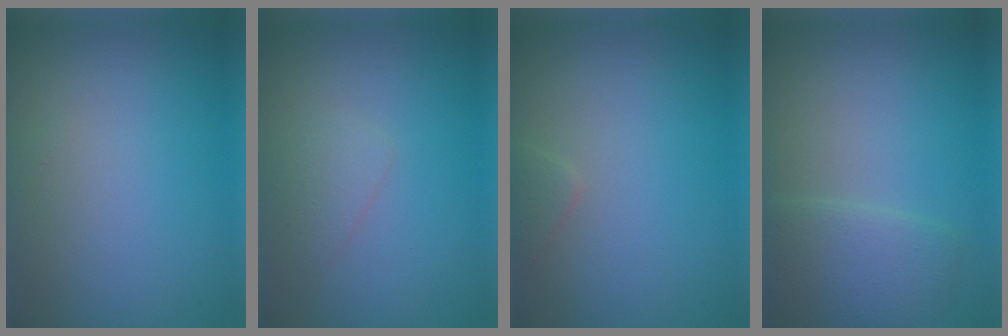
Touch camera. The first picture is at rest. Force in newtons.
{"total": 1.3, "press": 1.3, "slide": 0.0}
{"total": 1.0, "press": 1.0, "slide": 0.1}
{"total": 3.3, "press": 3.3, "slide": 0.1}